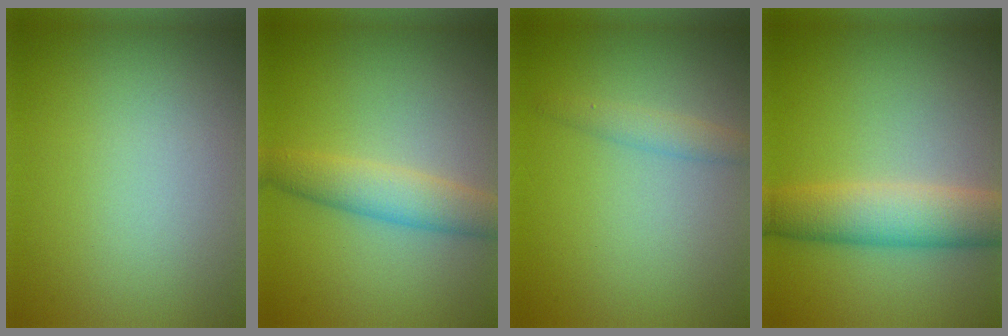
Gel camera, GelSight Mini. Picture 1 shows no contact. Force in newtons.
{"total": 3.5, "press": 3.5, "slide": 0.0}
{"total": 1.5, "press": 1.5, "slide": 0.0}
{"total": 5.5, "press": 5.5, "slide": 0.1}